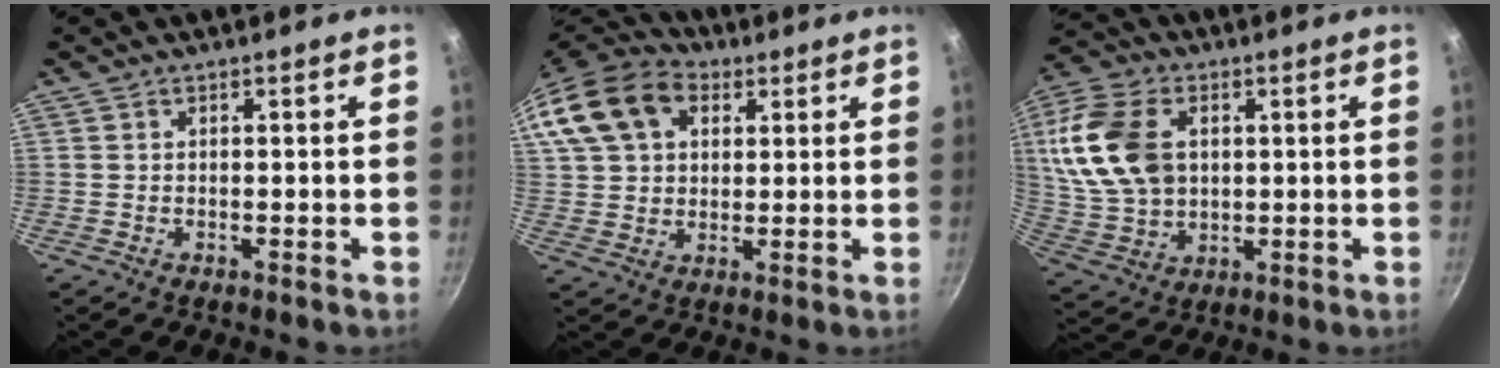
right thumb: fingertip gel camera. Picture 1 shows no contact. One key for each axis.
{"total": 18.5, "fx": 7.0, "fy": 13.2, "fz": 10.9, "tx": -0.219, "ty": 0.025, "tz": 0.116}
{"total": 17.8, "fx": 3.4, "fy": 12.3, "fz": 12.4, "tx": -0.237, "ty": 0.002, "tz": 0.072}